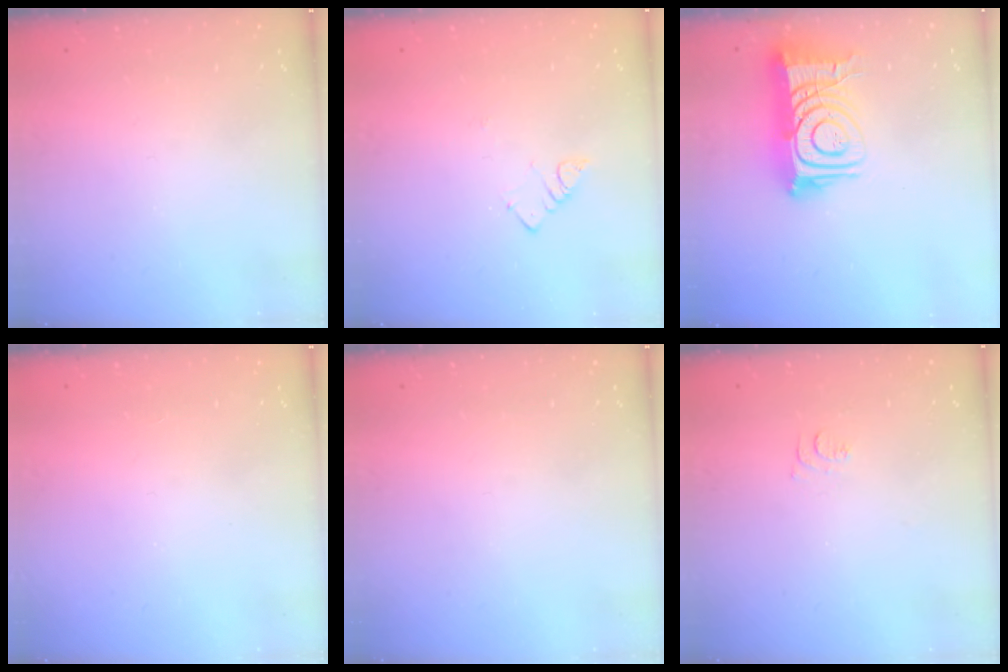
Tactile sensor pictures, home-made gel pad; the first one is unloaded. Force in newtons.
{"total": 3.2, "press": 3.2, "slide": 0.3}
{"total": 16.5, "press": 16.4, "slide": 1.5}
{"total": 2.8, "press": 2.8, "slide": 0.4}
{"total": 0.0}
{"total": 4.5, "press": 4.5, "slide": 0.7}